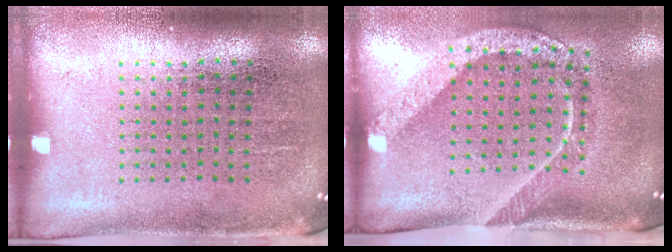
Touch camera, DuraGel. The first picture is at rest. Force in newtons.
{"total": 2.1, "press": 1.5, "slide": 1.5}